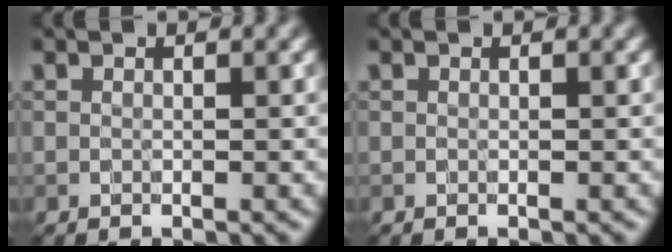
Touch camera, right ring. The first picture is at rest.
{"total": 0.0}